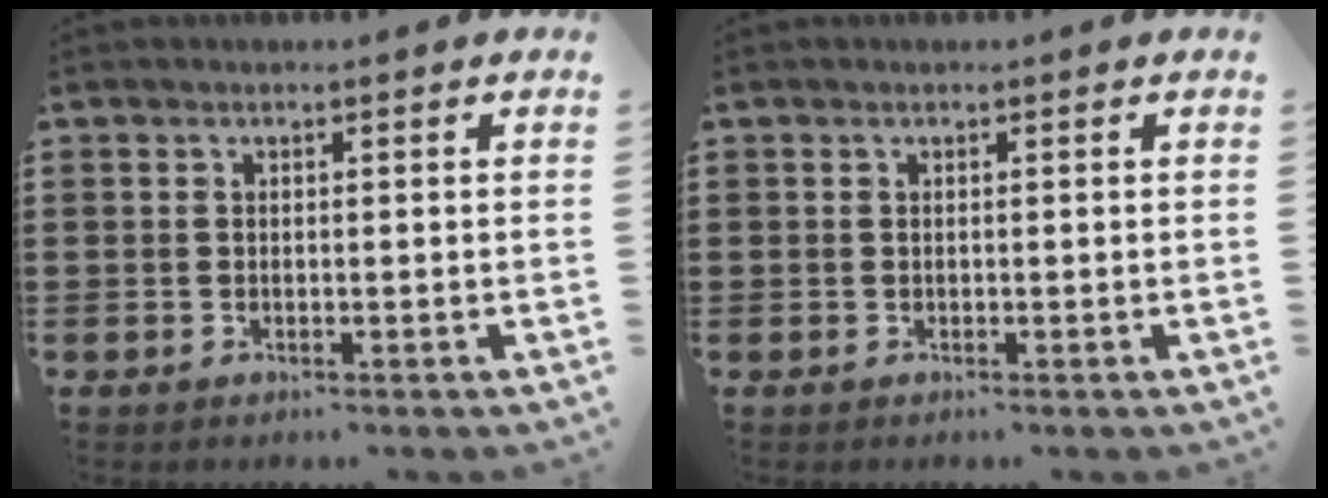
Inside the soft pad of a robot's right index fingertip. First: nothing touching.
{"total": 0.0}